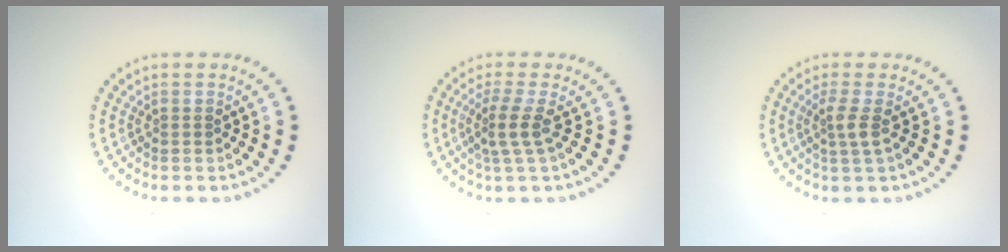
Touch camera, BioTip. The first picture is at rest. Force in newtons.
{"total": 2.5, "press": 1.8, "slide": 1.7}
{"total": 1.8, "press": 1.4, "slide": 1.1}